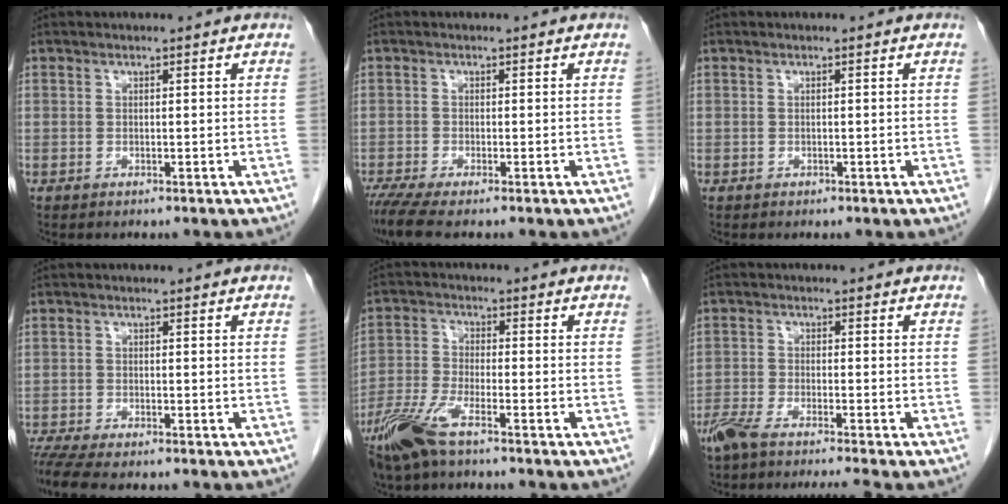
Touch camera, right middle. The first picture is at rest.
{"total": 3.8, "force": [-2.9, 0.1, 2.4], "torque": [-0.047, -0.011, -0.058]}
{"total": 0.0}
{"total": 5.8, "force": [-4.9, 0.7, 2.9], "torque": [-0.050, -0.012, -0.083]}
{"total": 8.1, "force": [-5.7, 1.6, 5.5], "torque": [-0.126, -0.016, -0.116]}
{"total": 7.2, "force": [-6.1, -0.5, 3.7], "torque": [-0.057, -0.014, -0.104]}